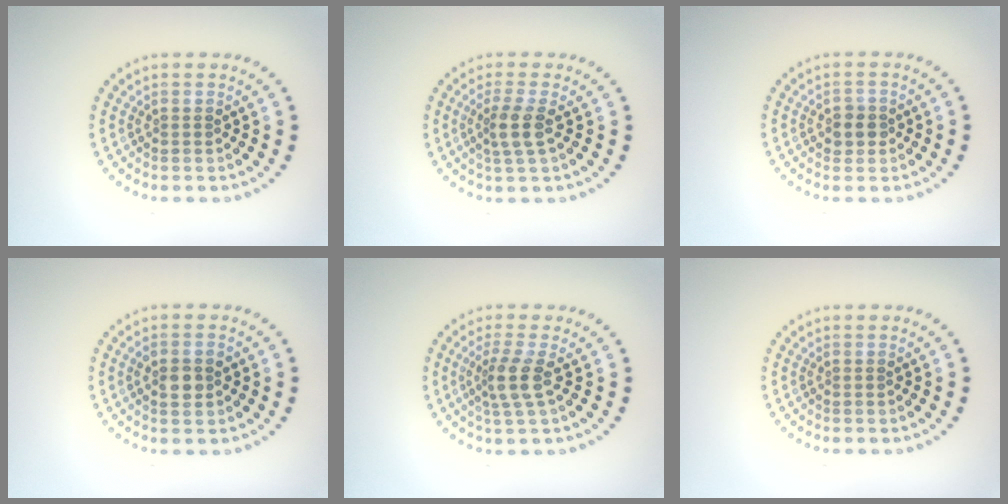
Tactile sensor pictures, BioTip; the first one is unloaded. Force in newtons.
{"total": 2.3, "press": 1.8, "slide": 1.4}
{"total": 1.8, "press": 1.7, "slide": 0.6}
{"total": 2.1, "press": 2.0, "slide": 0.3}
{"total": 2.7, "press": 2.1, "slide": 1.6}
{"total": 0.0}